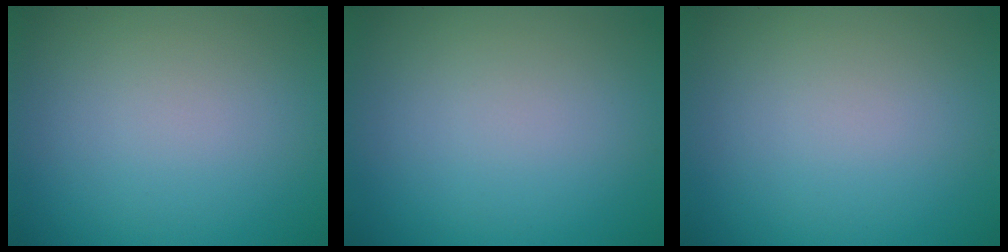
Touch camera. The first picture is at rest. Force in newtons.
{"total": 0.0}
{"total": 0.0}